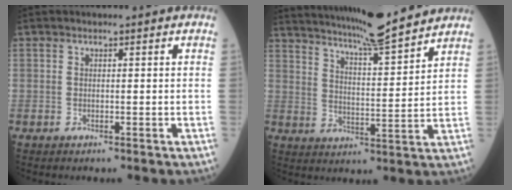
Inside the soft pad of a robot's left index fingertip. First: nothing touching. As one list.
[{"total": 15.3, "force": [13.9, 0.2, 6.5], "torque": [-0.116, 0.001, 0.209]}]